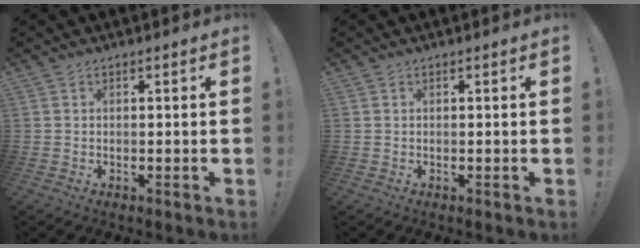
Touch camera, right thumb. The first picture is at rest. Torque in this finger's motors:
{"motor_torque": [-0.01, 0.15, -0.16, 0.09, 0.00]}